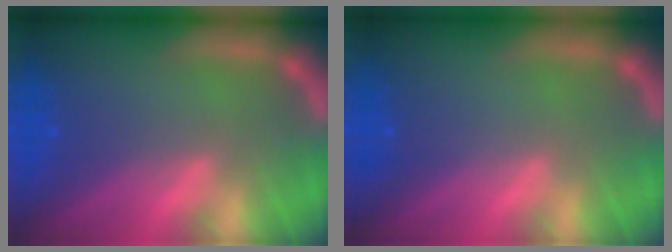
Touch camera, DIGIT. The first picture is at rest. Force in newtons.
{"total": 0.0}